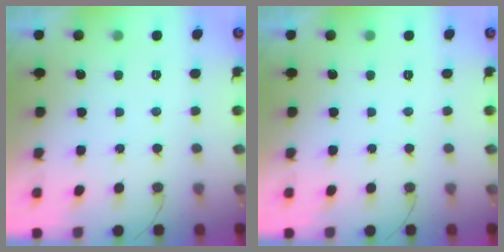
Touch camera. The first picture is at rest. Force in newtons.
{"total": 0.0}